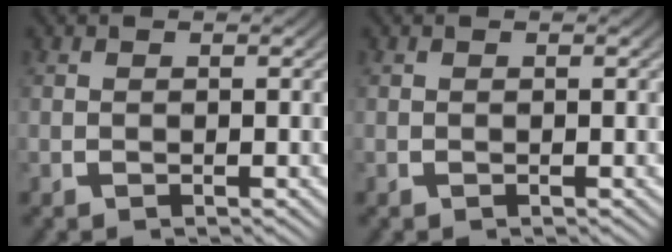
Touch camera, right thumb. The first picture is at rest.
{"total": 0.0}